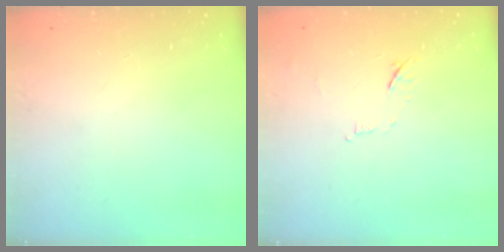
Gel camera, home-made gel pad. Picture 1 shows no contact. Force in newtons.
{"total": 7.6, "press": 7.6, "slide": 0.9}